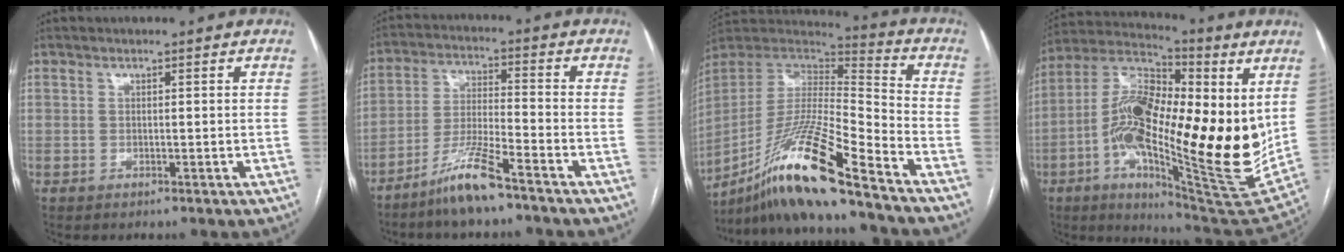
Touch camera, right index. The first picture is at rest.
{"total": 8.4, "force": [-6.3, 0.2, 5.5], "torque": [-0.114, -0.019, -0.125]}
{"total": 20.2, "force": [-15.1, -0.1, 13.5], "torque": [-0.291, -0.022, -0.284]}
{"total": 27.9, "force": [0.9, 8.1, 26.7], "torque": [-0.437, 0.013, 0.010]}